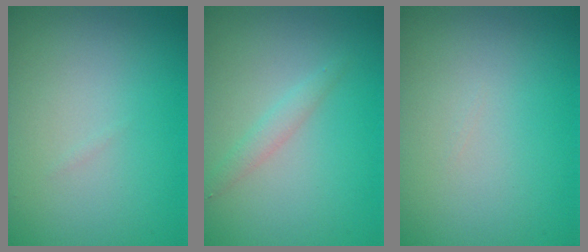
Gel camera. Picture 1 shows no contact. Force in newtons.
{"total": 1.4, "press": 1.4, "slide": 0.0}
{"total": 0.0}